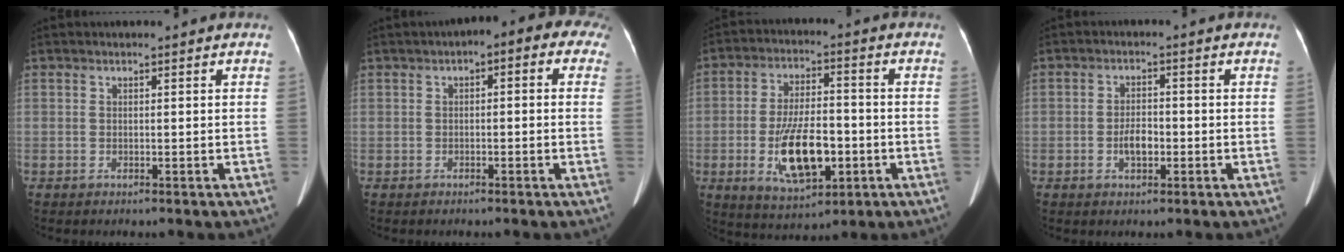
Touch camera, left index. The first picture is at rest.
{"total": 6.8, "force": [2.6, 2.9, 5.5], "torque": [-0.054, 0.035, 0.018]}
{"total": 11.9, "force": [-3.3, 4.8, 10.4], "torque": [-0.196, -0.005, -0.051]}
{"total": 3.3, "force": [-1.1, 1.6, 2.6], "torque": [-0.048, 0.002, -0.019]}